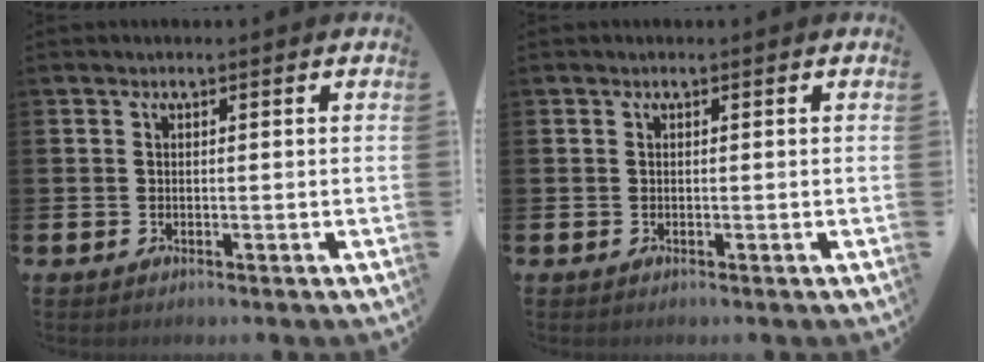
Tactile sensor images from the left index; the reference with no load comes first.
{"total": 0.0}